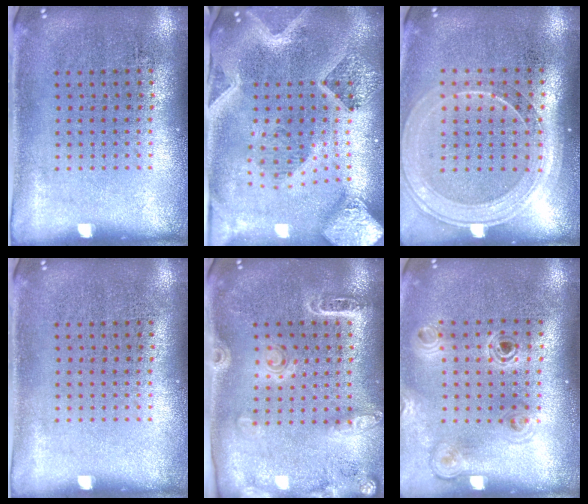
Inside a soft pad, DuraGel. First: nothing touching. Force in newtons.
{"total": 4.2, "press": 3.3, "slide": 2.6}
{"total": 1.7, "press": 1.5, "slide": 0.6}
{"total": 0.0}
{"total": 1.8, "press": 1.7, "slide": 0.4}
{"total": 1.1, "press": 1.1, "slide": 0.2}